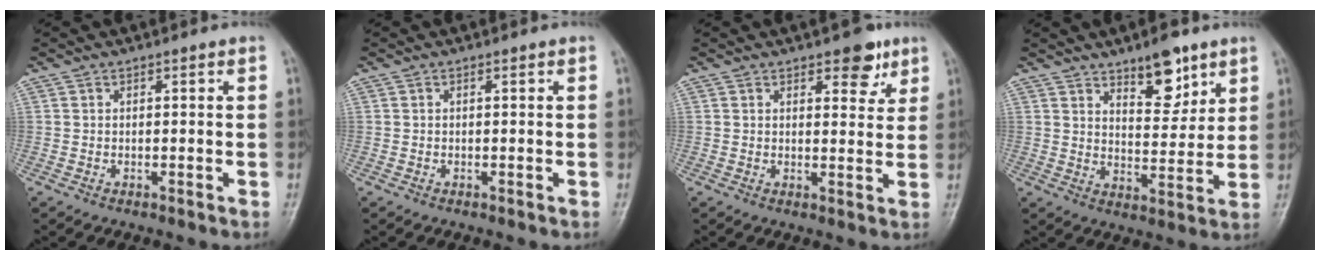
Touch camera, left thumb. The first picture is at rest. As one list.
[{"total": 0.0}, {"total": 5.6, "force": [3.4, 2.7, 3.5], "torque": [-0.018, -0.016, 0.042]}, {"total": 9.5, "force": [6.2, 4.1, 6.0], "torque": [-0.060, -0.043, 0.098]}]